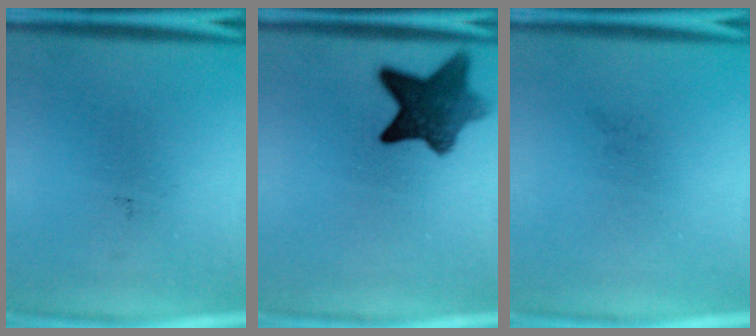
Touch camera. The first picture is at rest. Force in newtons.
{"total": 9.0}
{"total": 0.0}